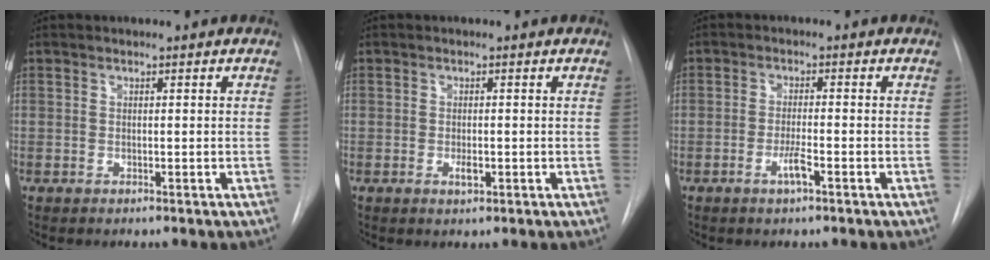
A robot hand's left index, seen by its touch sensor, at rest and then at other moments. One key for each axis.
{"total": 1.5, "fx": -0.6, "fy": 0.6, "fz": 1.3, "tx": -0.023, "ty": -0.001, "tz": -0.008}
{"total": 2.8, "fx": -1.5, "fy": 0.1, "fz": 2.4, "tx": -0.048, "ty": -0.003, "tz": -0.030}